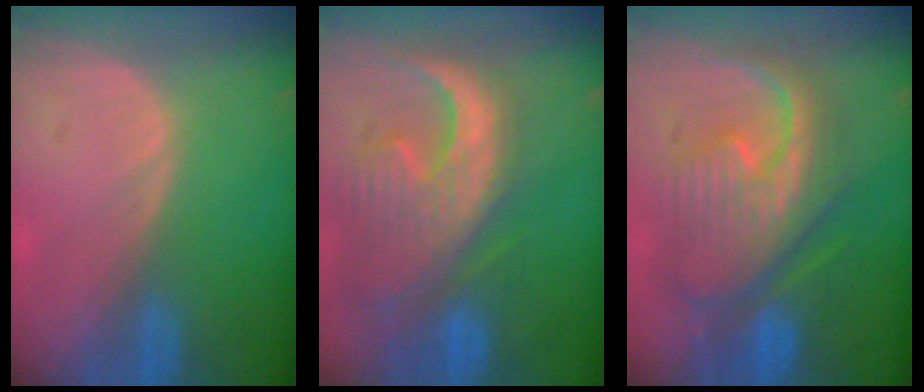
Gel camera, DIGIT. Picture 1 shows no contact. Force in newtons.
{"total": 13.5, "press": 11.5, "slide": 7.0}
{"total": 12.2, "press": 12.1, "slide": 1.4}